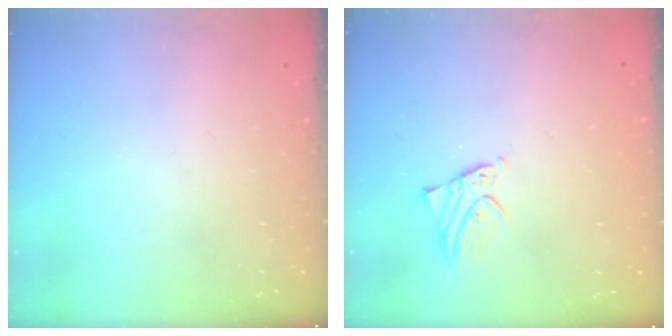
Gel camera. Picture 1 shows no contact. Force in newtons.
{"total": 2.3, "press": 2.3, "slide": 0.1}